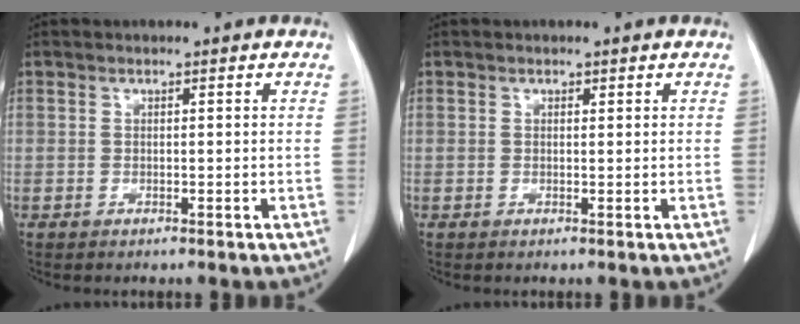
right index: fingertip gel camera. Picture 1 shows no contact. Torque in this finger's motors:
{"motor_torque": [0.04, 0.00, 0.01, 0.01]}